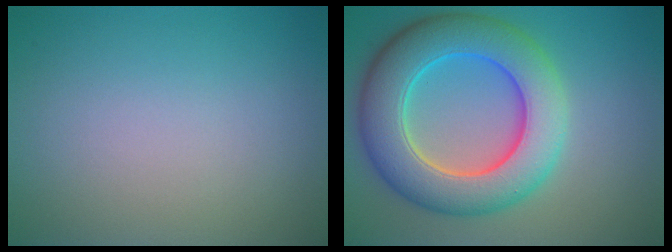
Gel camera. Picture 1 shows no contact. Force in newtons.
{"total": 9.7, "press": 9.7, "slide": 0.5}